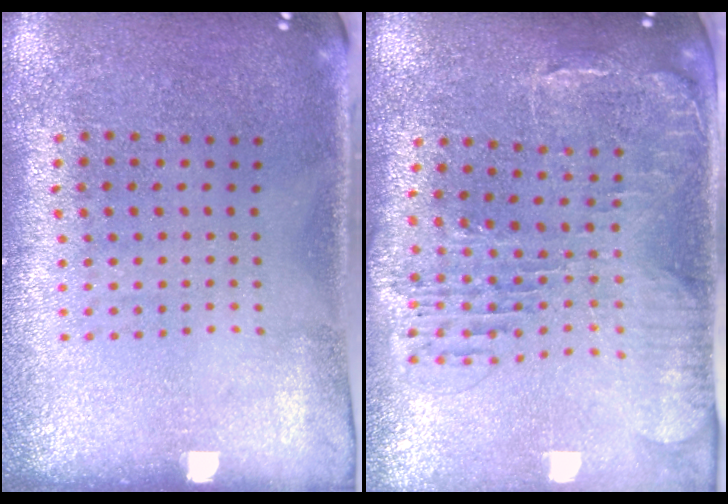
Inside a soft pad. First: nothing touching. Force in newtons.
{"total": 1.6, "press": 1.5, "slide": 0.4}